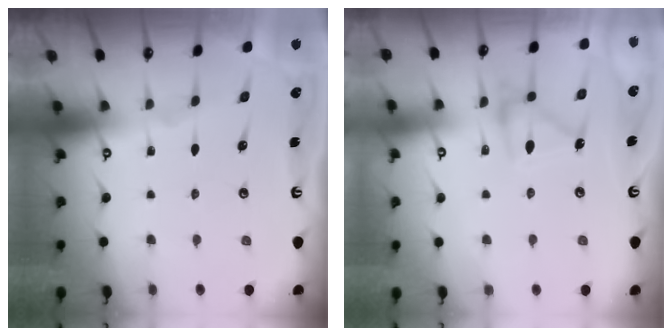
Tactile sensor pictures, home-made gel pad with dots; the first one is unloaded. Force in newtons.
{"total": 14.6, "press": 14.6, "slide": 0.9}